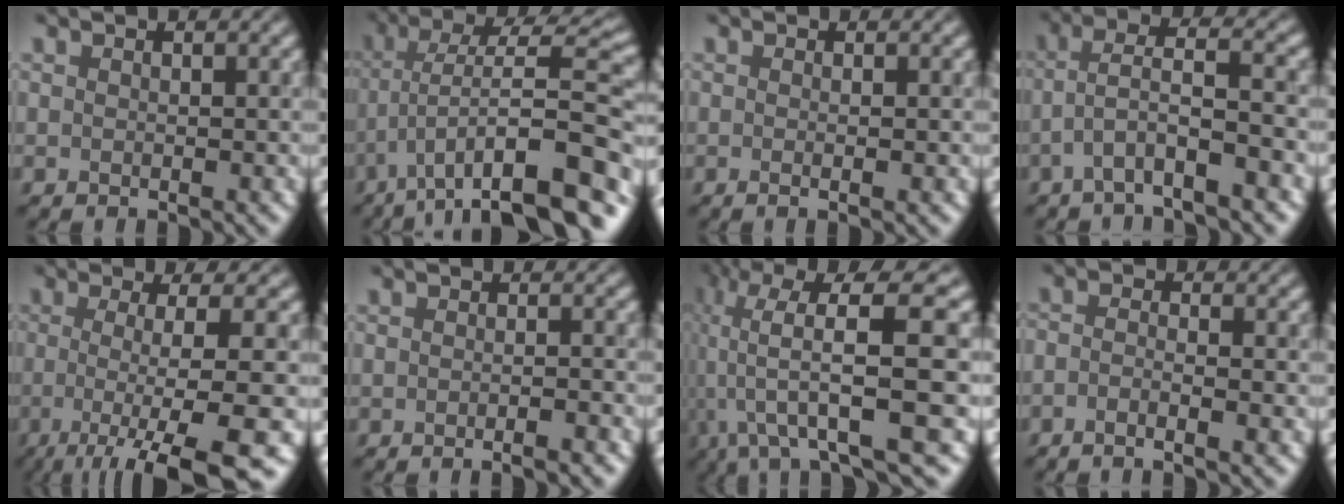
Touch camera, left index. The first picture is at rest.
{"total": 12.7, "force": [-4.5, 3.9, 11.2], "torque": [-0.187, 0.034, -0.051]}
{"total": 2.1, "force": [0.2, 0.9, 1.9], "torque": [-0.006, 0.005, -0.012]}
{"total": 3.8, "force": [-1.7, 0.1, 3.3], "torque": [-0.069, 0.025, -0.029]}
{"total": 9.9, "force": [-3.2, 1.9, 9.2], "torque": [-0.112, 0.005, -0.042]}
{"total": 2.0, "force": [-1.2, 0.3, 1.5], "torque": [-0.003, 0.010, -0.019]}
{"total": 12.1, "force": [0.3, 3.2, 11.7], "torque": [-0.212, 0.028, 0.044]}
{"total": 1.8, "force": [-1.3, 0.2, 1.2], "torque": [-0.023, 0.003, -0.023]}